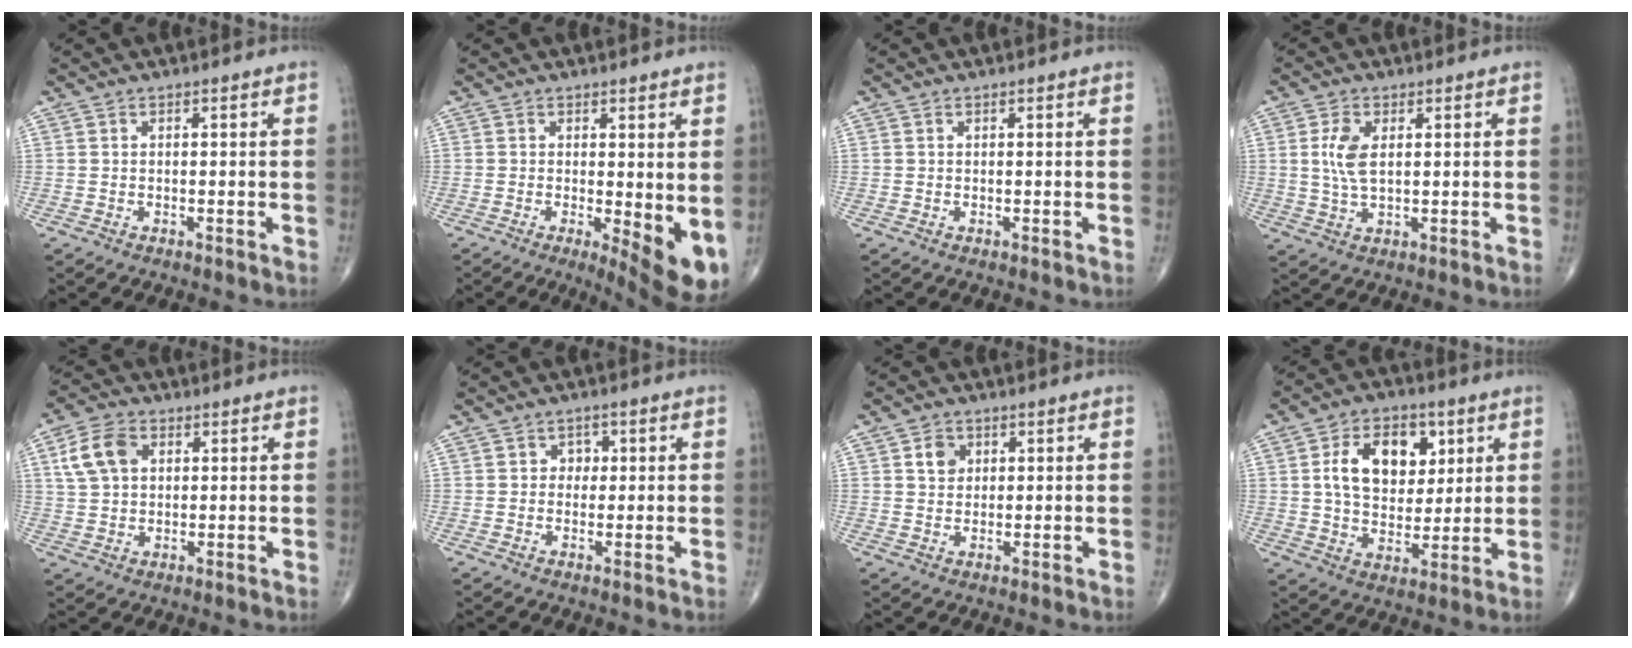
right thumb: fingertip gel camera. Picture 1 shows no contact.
{"total": 8.3, "force": [-0.7, 2.7, 7.8], "torque": [-0.103, -0.019, -0.004]}
{"total": 0.0}
{"total": 5.7, "force": [1.2, 2.8, 4.8], "torque": [-0.107, -0.004, 0.024]}
{"total": 8.1, "force": [2.5, 5.7, 5.3], "torque": [-0.093, 0.006, 0.046]}
{"total": 2.6, "force": [0.4, 2.2, 1.2], "torque": [0.004, 0.004, 0.001]}
{"total": 3.5, "force": [1.2, 2.9, 1.5], "torque": [-0.009, -0.005, 0.020]}
{"total": 14.4, "force": [4.1, 9.7, 9.8], "torque": [-0.119, -0.008, 0.072]}